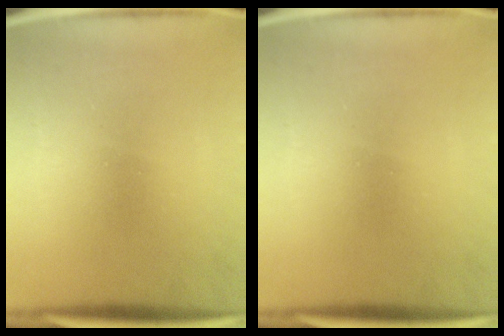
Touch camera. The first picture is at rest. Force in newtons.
{"total": 0.0}